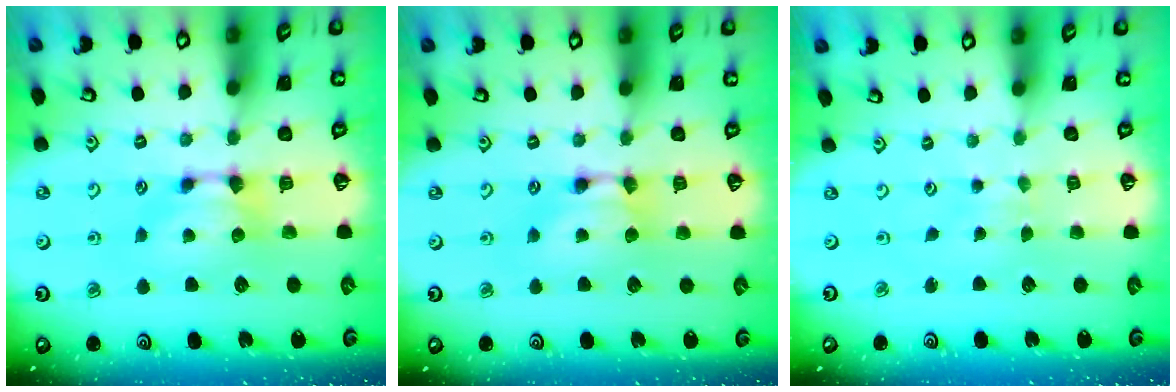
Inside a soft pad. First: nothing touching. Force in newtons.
{"total": 1.5, "press": 1.5, "slide": 0.2}
{"total": 4.1, "press": 4.1, "slide": 0.1}